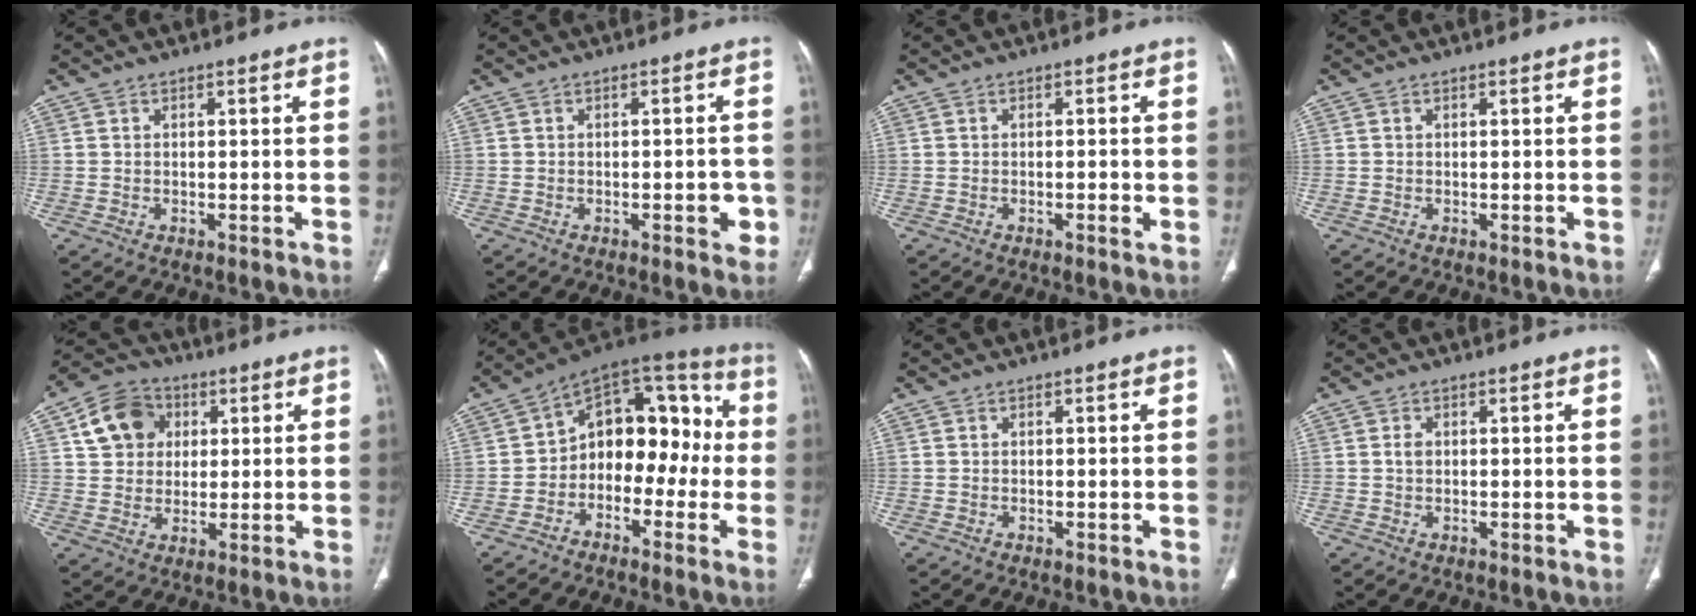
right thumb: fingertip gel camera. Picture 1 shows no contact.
{"total": 3.9, "force": [-1.4, 1.6, 3.2], "torque": [-0.030, 0.006, -0.014]}
{"total": 1.6, "force": [-0.5, 0.5, 1.4], "torque": [-0.022, -0.001, -0.007]}
{"total": 0.0}
{"total": 10.7, "force": [3.4, 8.9, 4.8], "torque": [-0.063, 0.002, 0.055]}
{"total": 15.6, "force": [-2.0, 10.4, 11.4], "torque": [-0.109, 0.061, -0.049]}
{"total": 0.0}
{"total": 1.2, "force": [0.2, 0.9, 0.8], "torque": [-0.014, 0.004, 0.003]}